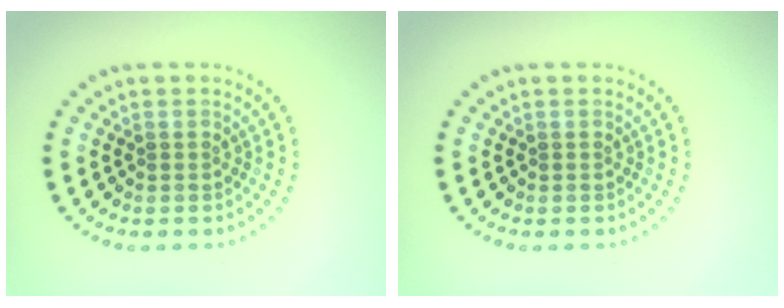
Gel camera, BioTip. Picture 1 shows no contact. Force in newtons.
{"total": 0.0}